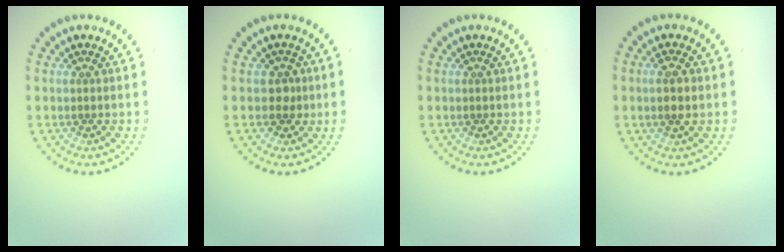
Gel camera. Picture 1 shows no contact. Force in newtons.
{"total": 1.5, "press": 1.3, "slide": 0.8}
{"total": 0.0}
{"total": 2.0, "press": 1.9, "slide": 0.6}